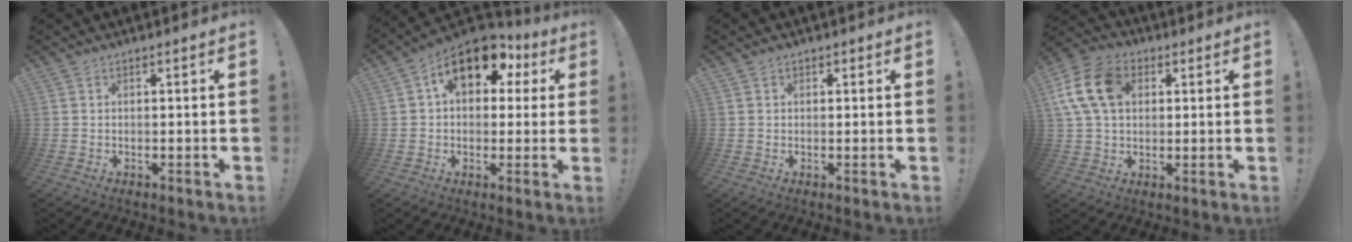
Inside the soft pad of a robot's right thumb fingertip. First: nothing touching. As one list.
[{"total": 15.2, "force": [6.3, 9.0, 10.5], "torque": [-0.155, -0.020, 0.112]}, {"total": 0.8, "force": [0.3, 0.8, 0.1], "torque": [0.003, 0.000, 0.004]}, {"total": 14.5, "force": [4.0, 10.5, 9.3], "torque": [-0.176, 0.004, 0.078]}]